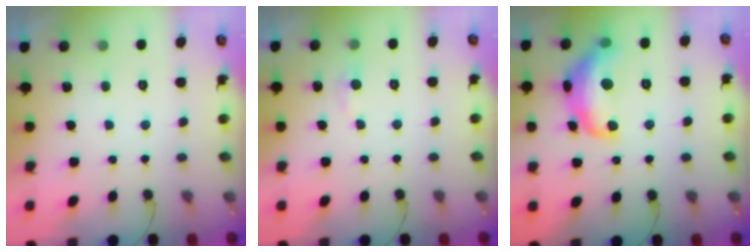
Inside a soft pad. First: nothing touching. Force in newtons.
{"total": 4.1, "press": 4.1, "slide": 0.6}
{"total": 14.5, "press": 14.5, "slide": 0.8}